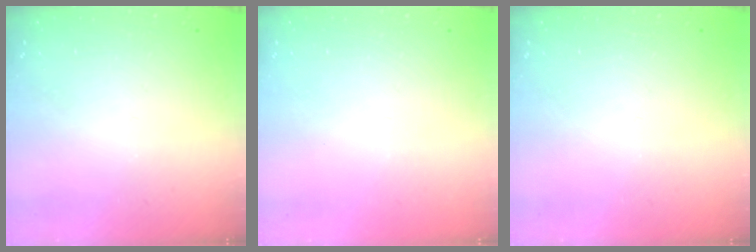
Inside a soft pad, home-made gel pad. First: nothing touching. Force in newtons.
{"total": 0.0}
{"total": 0.0}